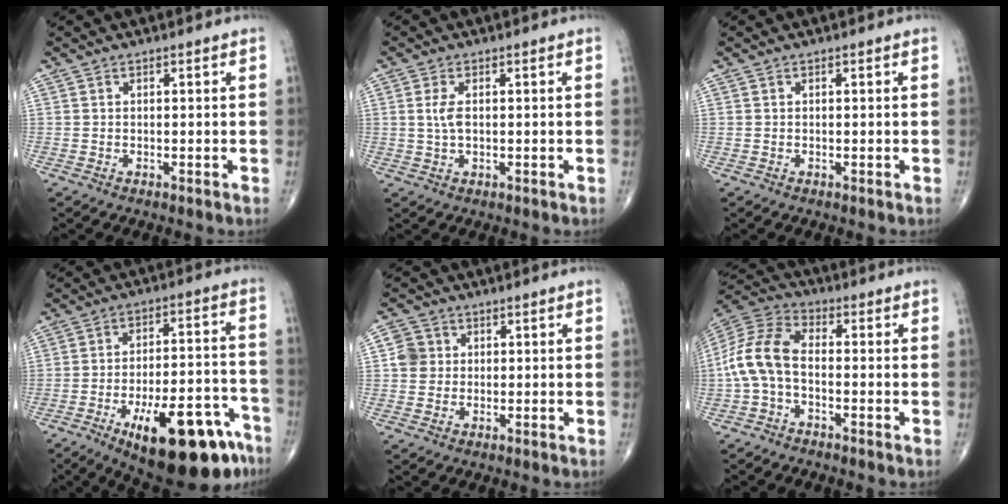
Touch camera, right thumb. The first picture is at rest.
{"total": 3.2, "force": [0.4, 1.6, 2.8], "torque": [-0.063, 0.001, 0.009]}
{"total": 0.0}
{"total": 22.6, "force": [-12.5, 8.2, 16.9], "torque": [-0.193, 0.073, -0.177]}
{"total": 4.2, "force": [0.5, 4.0, 1.2], "torque": [-0.003, 0.004, 0.004]}
{"total": 10.6, "force": [-1.7, 6.0, 8.6], "torque": [-0.183, 0.033, -0.045]}